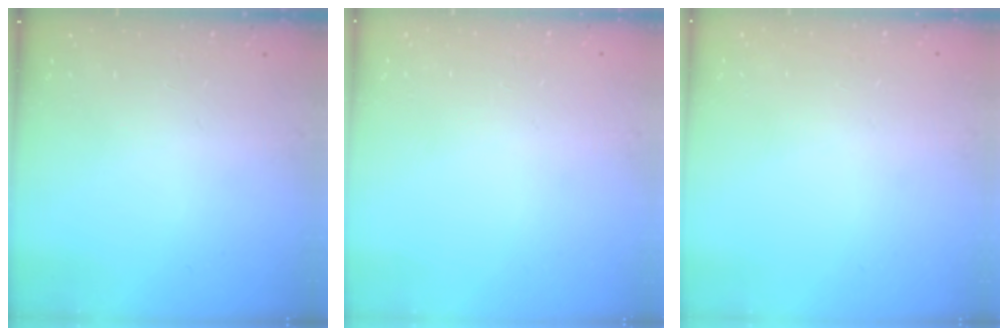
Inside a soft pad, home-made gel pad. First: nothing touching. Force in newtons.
{"total": 0.0}
{"total": 0.0}